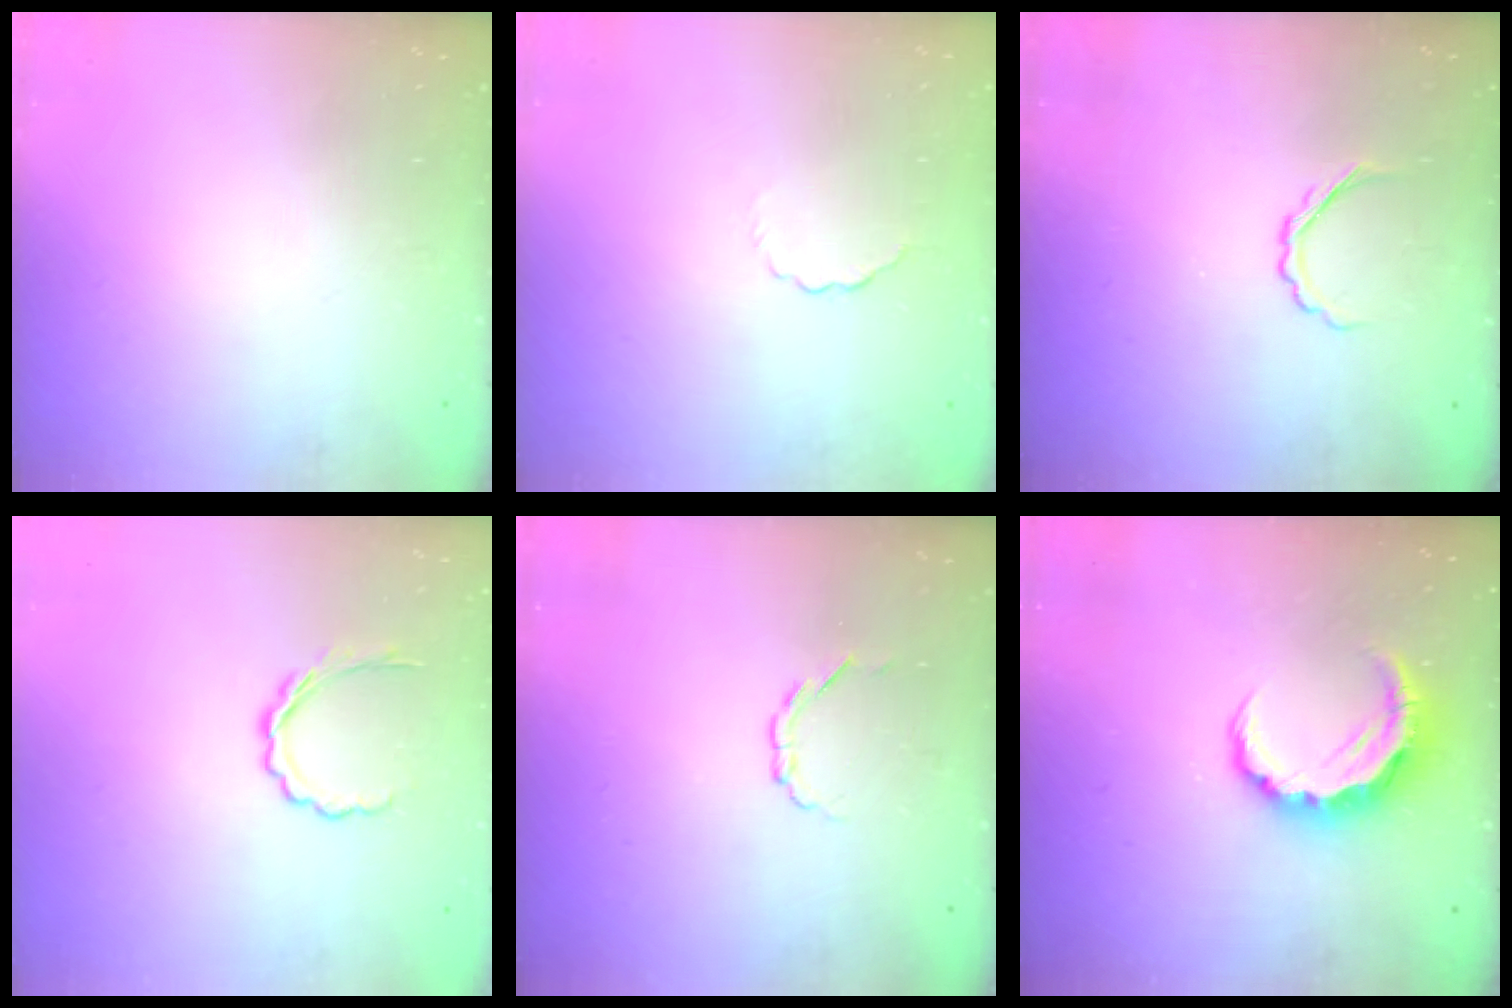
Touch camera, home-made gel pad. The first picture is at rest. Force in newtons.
{"total": 2.6, "press": 2.4, "slide": 0.9}
{"total": 2.9, "press": 2.8, "slide": 0.9}
{"total": 5.0, "press": 4.8, "slide": 1.6}
{"total": 2.3, "press": 2.2, "slide": 0.8}
{"total": 7.9, "press": 7.8, "slide": 1.6}